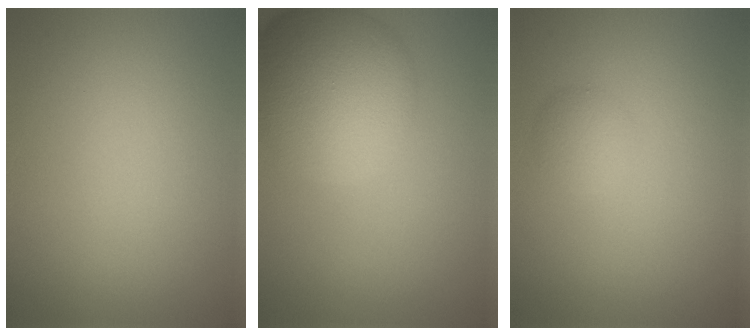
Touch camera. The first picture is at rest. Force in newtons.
{"total": 10.4, "press": 10.3, "slide": 0.3}
{"total": 1.7, "press": 1.7, "slide": 0.0}